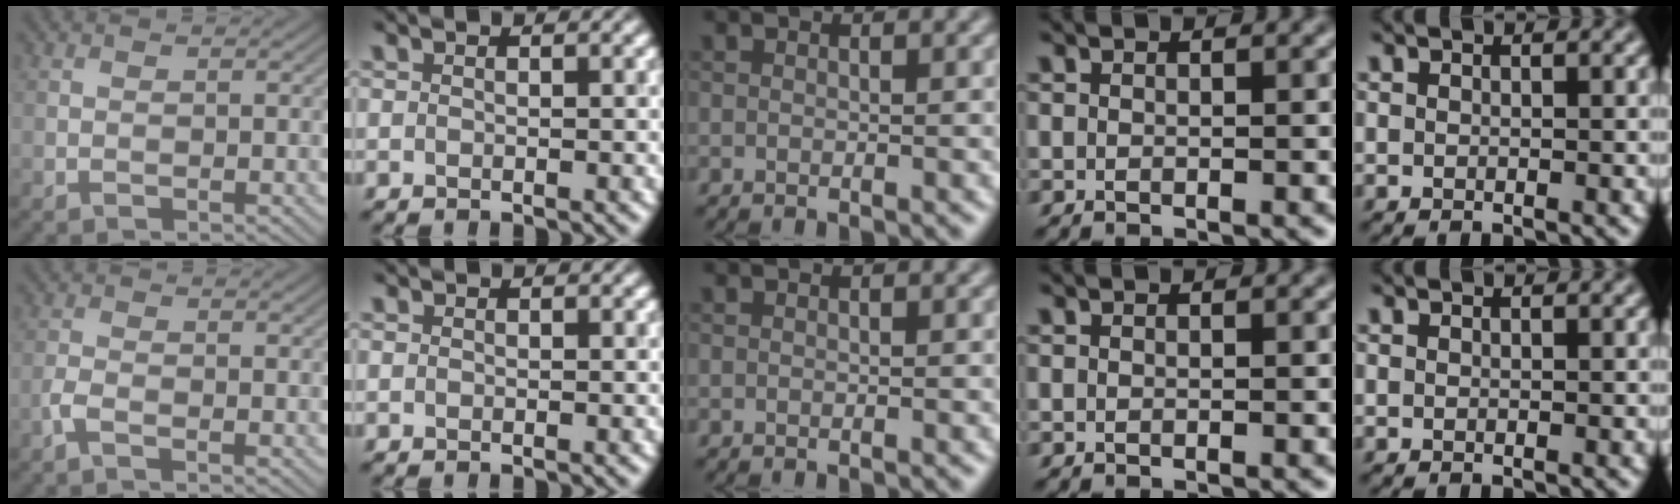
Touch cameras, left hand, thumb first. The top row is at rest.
{"thumb": {"total": 1.9, "force": [-1.2, 0.5, 1.3], "torque": [-0.034, 0.001, -0.032]}}